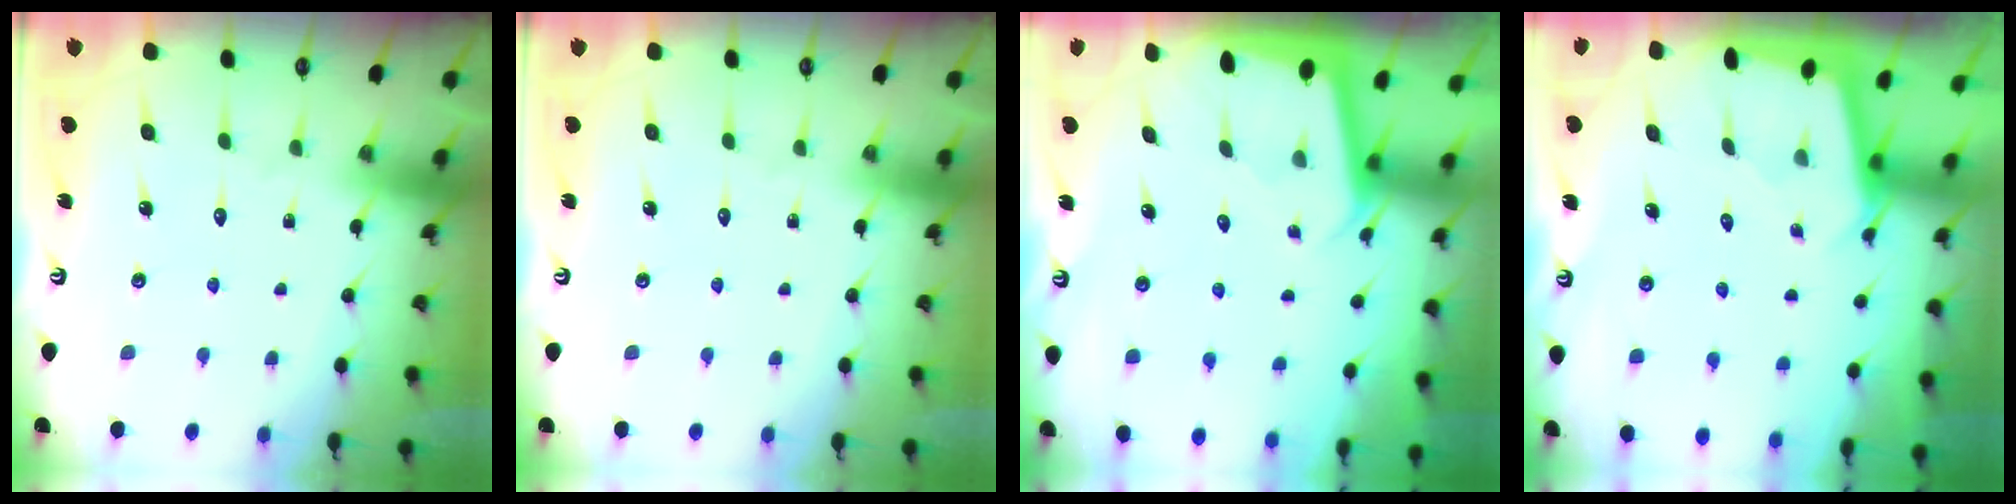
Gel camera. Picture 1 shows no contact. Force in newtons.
{"total": 0.0}
{"total": 2.0, "press": 2.0, "slide": 0.1}
{"total": 1.8, "press": 1.8, "slide": 0.2}